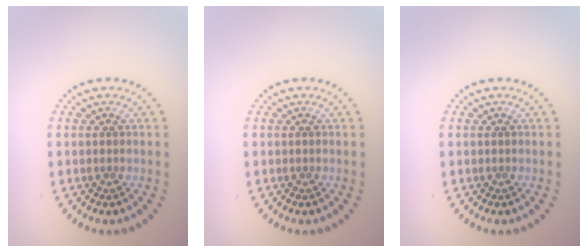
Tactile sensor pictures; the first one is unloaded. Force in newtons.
{"total": 0.0}
{"total": 0.0}